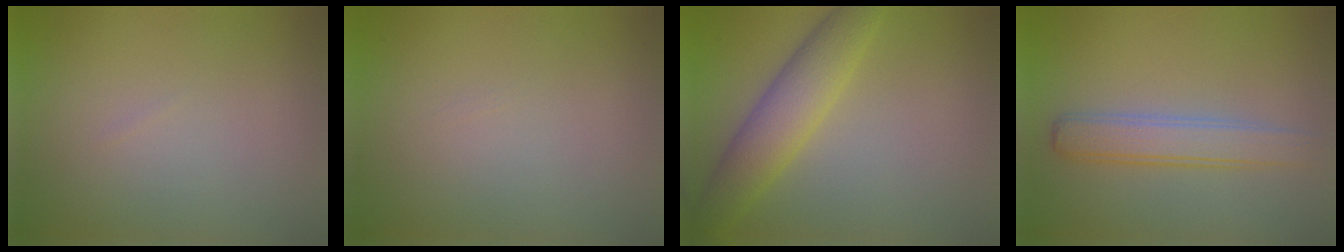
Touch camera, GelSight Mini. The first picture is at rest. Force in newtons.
{"total": 0.0}
{"total": 4.9, "press": 4.9, "slide": 0.1}
{"total": 3.3, "press": 3.2, "slide": 0.3}